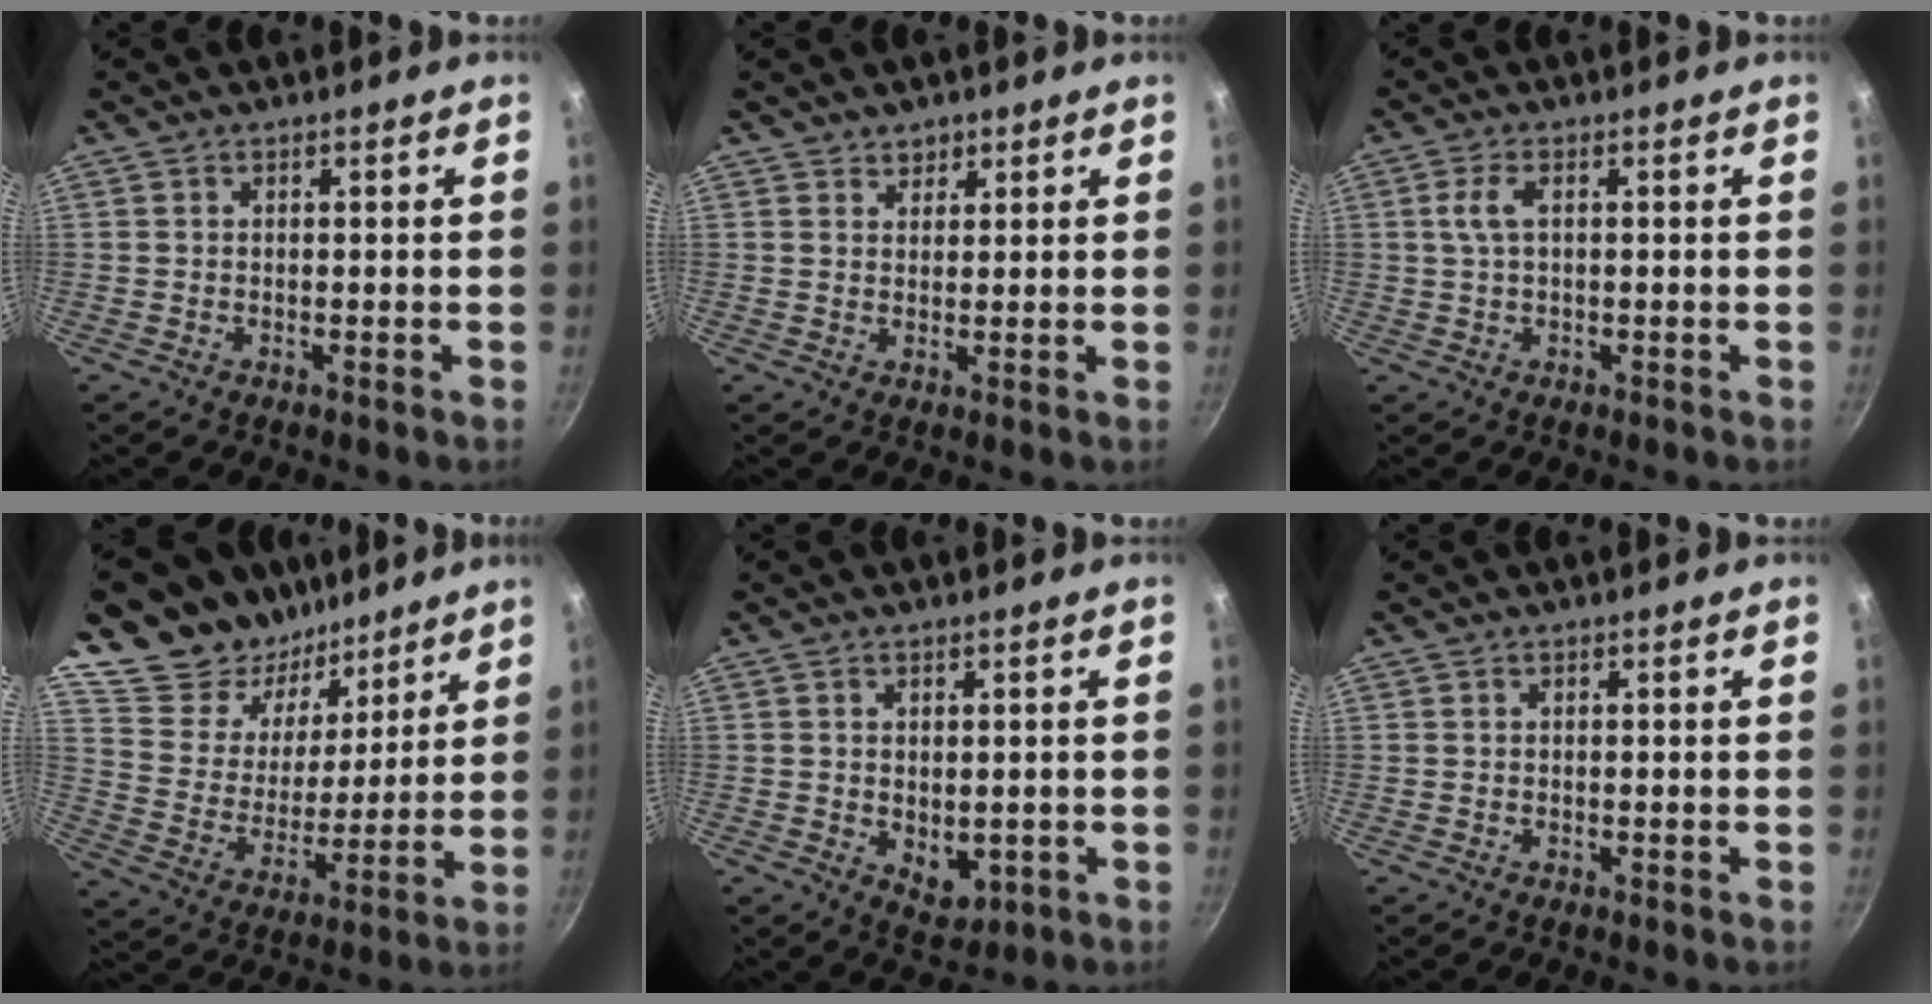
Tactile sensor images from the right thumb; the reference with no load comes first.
{"total": 2.5, "force": [1.8, 1.7, 0.3], "torque": [0.011, -0.009, 0.027]}
{"total": 3.4, "force": [0.8, 1.5, 2.9], "torque": [-0.064, 0.007, 0.015]}
{"total": 21.1, "force": [16.2, 11.6, 7.0], "torque": [-0.096, -0.100, 0.289]}
{"total": 4.9, "force": [-0.4, 3.2, 3.7], "torque": [-0.045, -0.014, 0.004]}
{"total": 0.0}